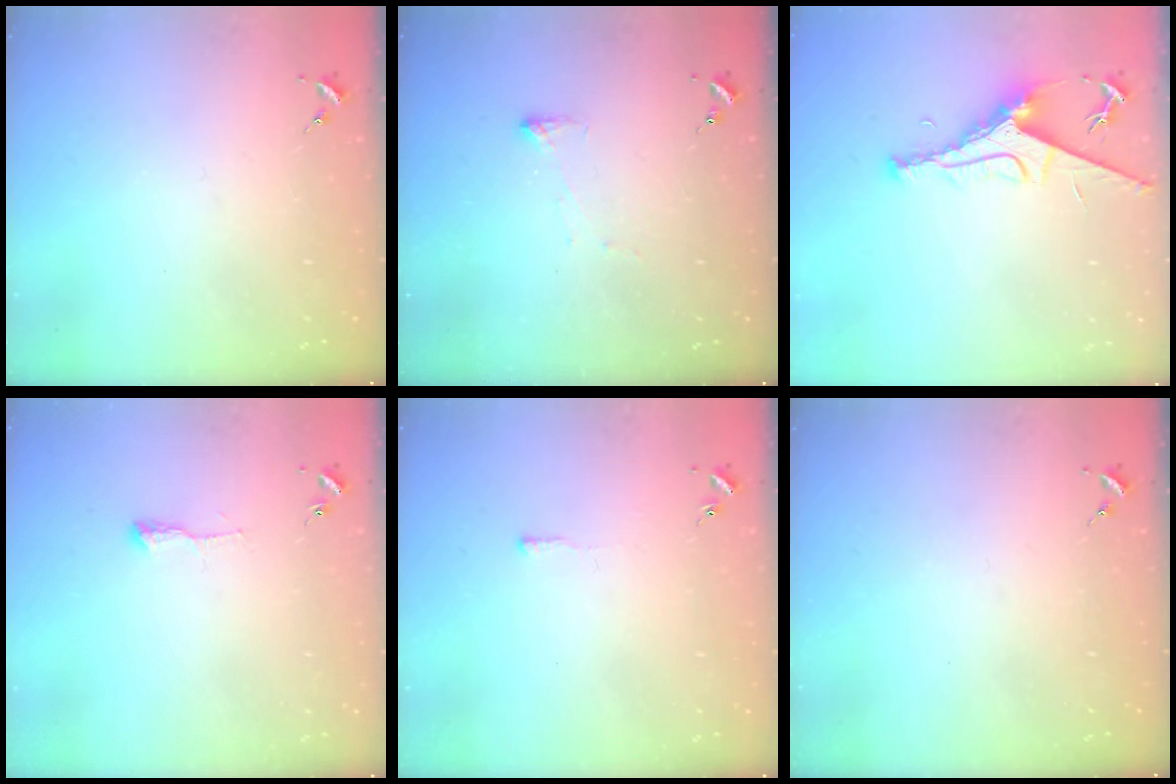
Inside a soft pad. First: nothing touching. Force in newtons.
{"total": 3.5, "press": 3.4, "slide": 0.7}
{"total": 8.7, "press": 8.7, "slide": 1.1}
{"total": 4.5, "press": 4.4, "slide": 0.7}
{"total": 2.9, "press": 2.9, "slide": 0.5}
{"total": 0.0}